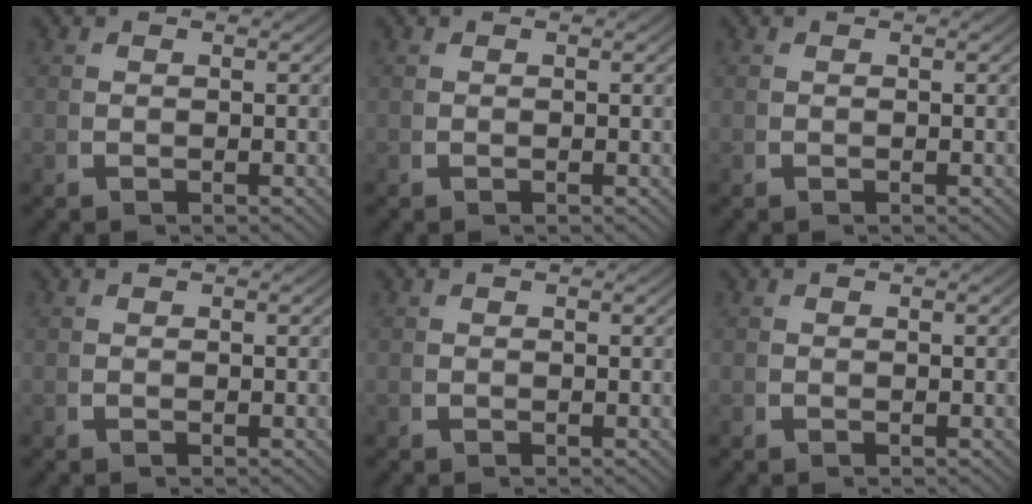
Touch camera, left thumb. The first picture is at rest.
{"total": 0.0}
{"total": 0.0}
{"total": 0.0}
{"total": 0.0}
{"total": 0.0}